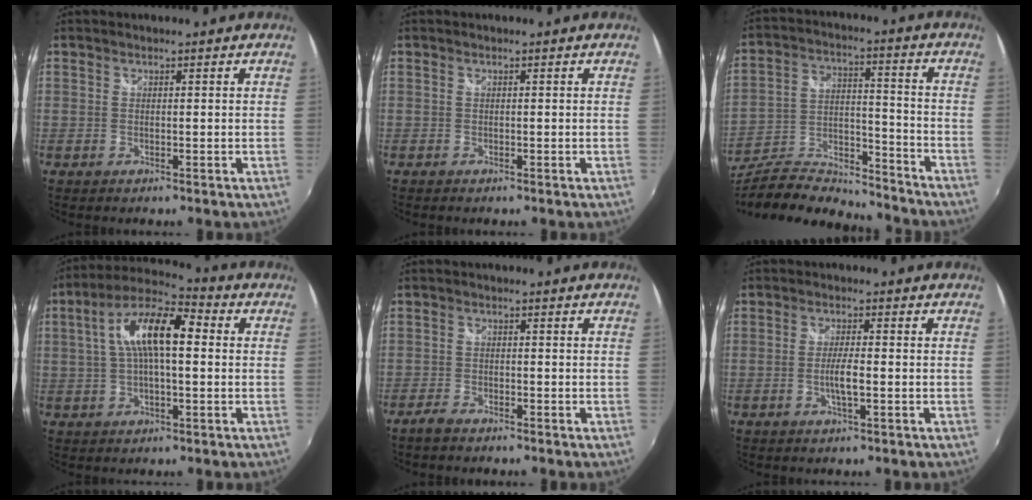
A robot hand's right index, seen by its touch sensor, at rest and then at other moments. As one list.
[{"total": 0.0}, {"total": 20.0, "force": [-17.1, 5.7, 8.7], "torque": [-0.172, 0.002, -0.277]}, {"total": 13.2, "force": [1.8, 4.9, 12.1], "torque": [-0.224, 0.026, 0.024]}, {"total": 2.9, "force": [-2.5, 0.9, 1.2], "torque": [-0.039, -0.003, -0.051]}, {"total": 3.4, "force": [-0.9, 0.4, 3.2], "torque": [-0.061, -0.004, -0.018]}]